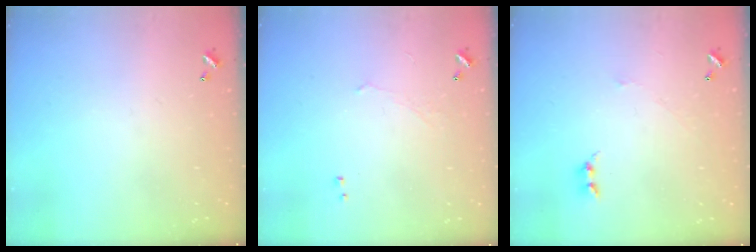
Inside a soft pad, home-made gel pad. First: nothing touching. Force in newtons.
{"total": 0.6, "press": 0.4, "slide": 0.5}
{"total": 2.7, "press": 2.6, "slide": 0.4}